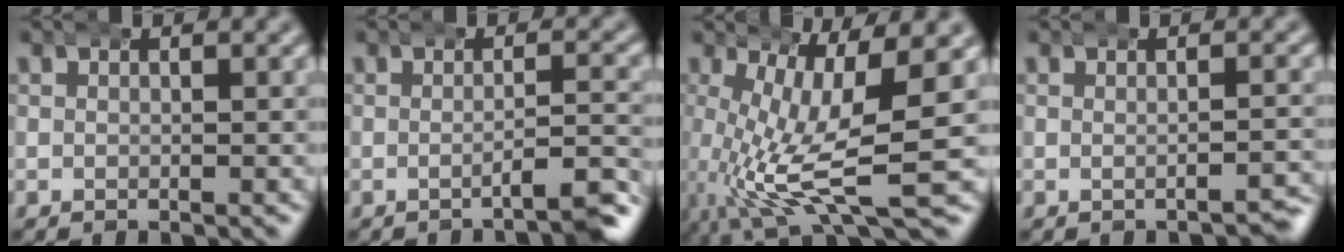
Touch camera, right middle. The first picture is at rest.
{"total": 3.5, "force": [-2.7, -0.2, 2.2], "torque": [-0.024, 0.000, -0.044]}
{"total": 9.3, "force": [-0.3, 3.7, 8.6], "torque": [-0.162, -0.025, 0.002]}
{"total": 2.1, "force": [-2.0, 0.0, 0.9], "torque": [-0.008, 0.007, -0.031]}